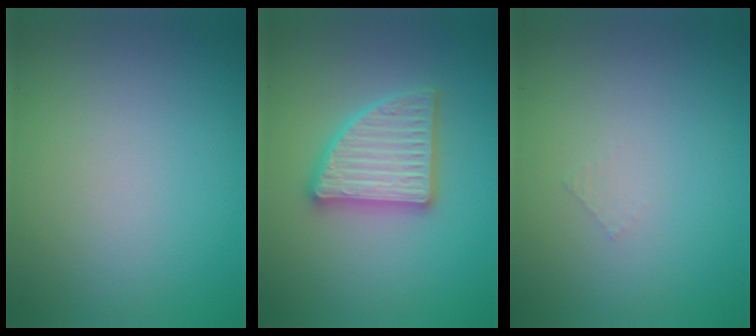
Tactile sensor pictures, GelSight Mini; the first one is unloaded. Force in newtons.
{"total": 4.9, "press": 4.9, "slide": 0.7}
{"total": 0.5, "press": 0.5, "slide": 0.1}